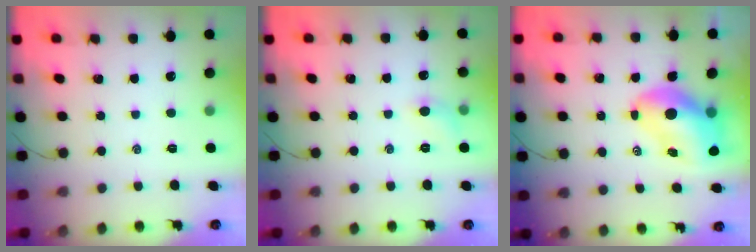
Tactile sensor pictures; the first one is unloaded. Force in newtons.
{"total": 5.7, "press": 5.4, "slide": 1.7}
{"total": 9.9, "press": 9.4, "slide": 3.0}